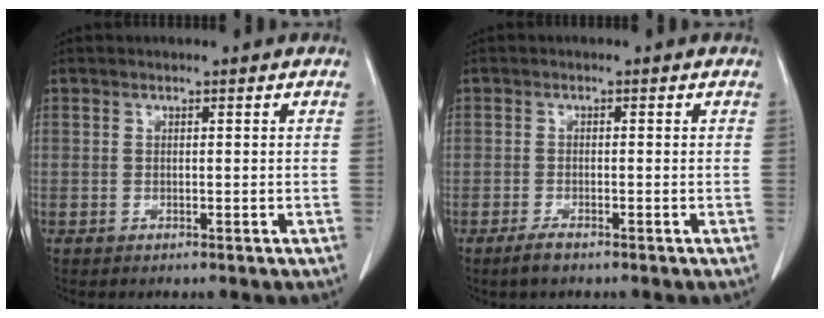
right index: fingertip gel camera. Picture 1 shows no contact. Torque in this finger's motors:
{"motor_torque": [-0.92, 0.17, -0.30, -0.12]}